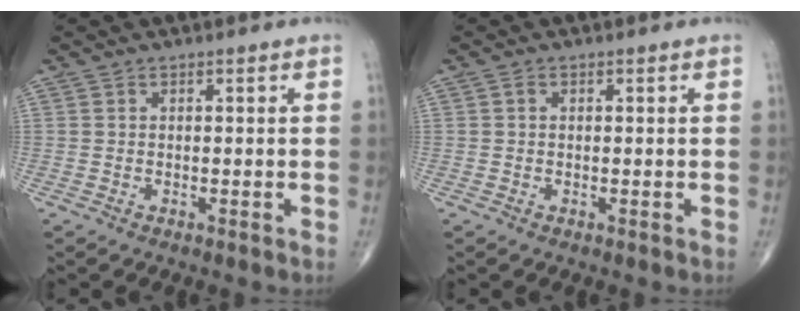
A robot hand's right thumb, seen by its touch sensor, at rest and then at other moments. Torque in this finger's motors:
{"motor_torque": [0.07, 0.03, -0.19, -0.24, 0.01]}